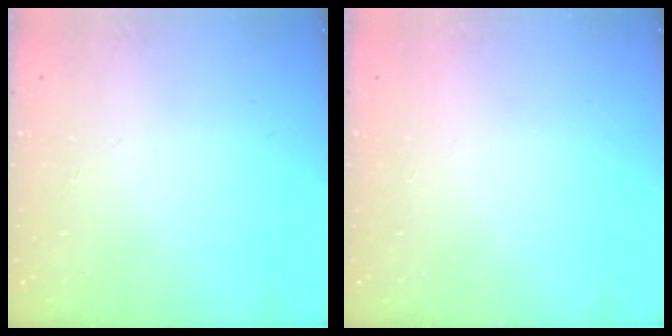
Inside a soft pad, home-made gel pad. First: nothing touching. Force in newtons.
{"total": 1.5, "press": 1.5, "slide": 0.1}